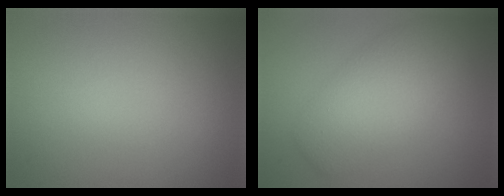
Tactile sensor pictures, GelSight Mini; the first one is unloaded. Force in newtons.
{"total": 5.5, "press": 5.5, "slide": 0.1}